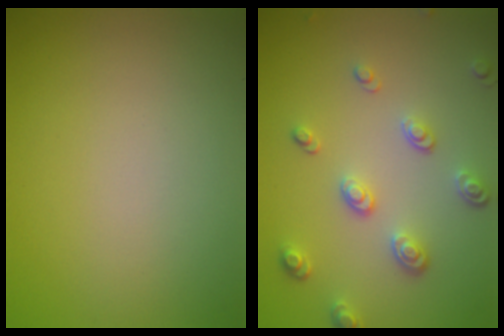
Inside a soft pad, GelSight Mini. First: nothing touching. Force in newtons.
{"total": 3.2, "press": 2.6, "slide": 1.9}